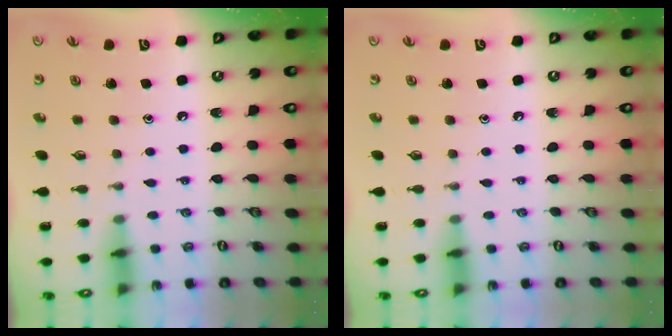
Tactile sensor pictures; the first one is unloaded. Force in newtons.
{"total": 0.0}